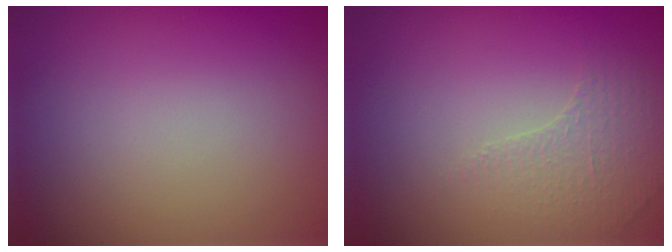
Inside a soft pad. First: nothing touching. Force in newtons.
{"total": 1.3, "press": 0.9, "slide": 0.9}